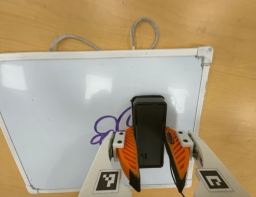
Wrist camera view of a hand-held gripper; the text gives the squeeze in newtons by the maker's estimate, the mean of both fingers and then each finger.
{"total": 12.2, "left": 13.1, "right": 11.2}